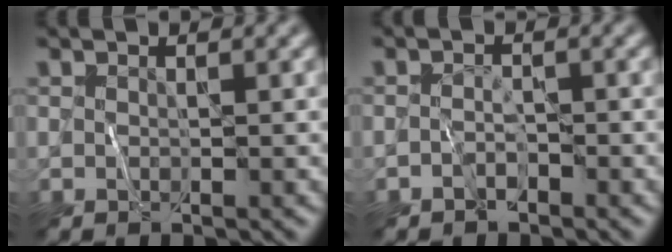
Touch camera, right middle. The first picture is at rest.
{"total": 1.3, "force": [-1.1, 0.5, 0.5], "torque": [-0.008, 0.011, -0.022]}